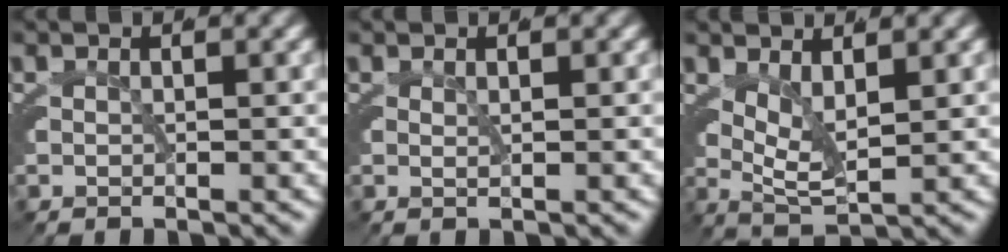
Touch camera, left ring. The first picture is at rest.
{"total": 0.5, "force": [0.3, 0.2, 0.4], "torque": [-0.013, -0.007, 0.008]}
{"total": 6.5, "force": [2.1, 3.9, 4.7], "torque": [-0.087, -0.007, 0.034]}